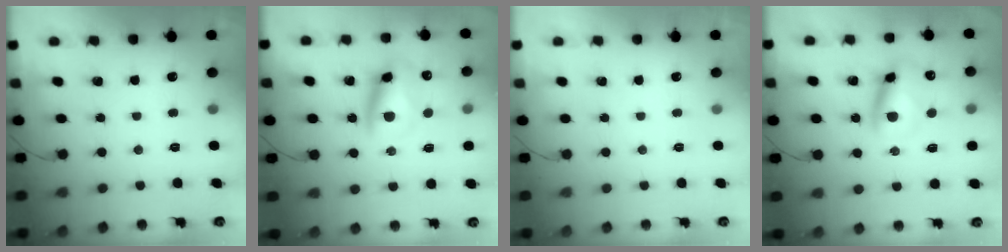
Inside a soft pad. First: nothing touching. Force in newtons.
{"total": 11.4, "press": 11.1, "slide": 2.6}
{"total": 0.0}
{"total": 10.7, "press": 10.5, "slide": 2.0}